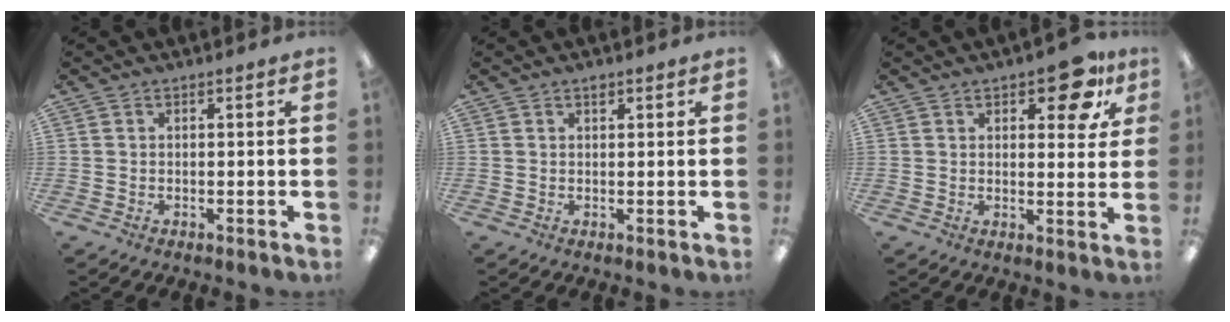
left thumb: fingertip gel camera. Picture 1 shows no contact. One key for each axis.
{"total": 0.9, "fx": 0.7, "fy": 0.4, "fz": 0.3, "tx": 0.000, "ty": -0.004, "tz": 0.011}
{"total": 9.7, "fx": 5.7, "fy": 4.2, "fz": 6.6, "tx": -0.068, "ty": -0.025, "tz": 0.090}